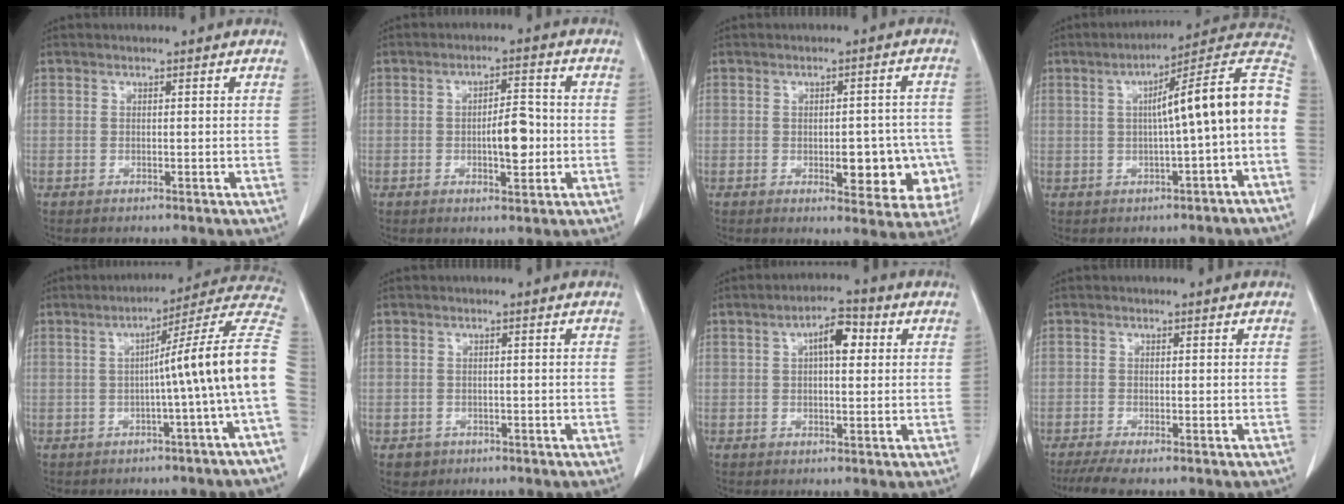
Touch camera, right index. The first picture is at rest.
{"total": 5.6, "force": [-0.9, 1.9, 5.2], "torque": [-0.081, 0.006, -0.008]}
{"total": 9.8, "force": [-2.8, 4.2, 8.4], "torque": [-0.081, 0.014, -0.025]}
{"total": 13.3, "force": [-0.6, 0.0, 13.3], "torque": [-0.179, 0.039, -0.016]}
{"total": 13.1, "force": [-1.2, -2.4, 12.8], "torque": [-0.149, 0.028, -0.027]}
{"total": 2.2, "force": [-1.0, 1.9, 0.0], "torque": [0.002, 0.008, -0.012]}
{"total": 5.2, "force": [1.3, 1.9, 4.7], "torque": [-0.076, 0.016, 0.019]}
{"total": 4.6, "force": [-3.5, 0.4, 2.9], "torque": [-0.049, -0.011, -0.059]}